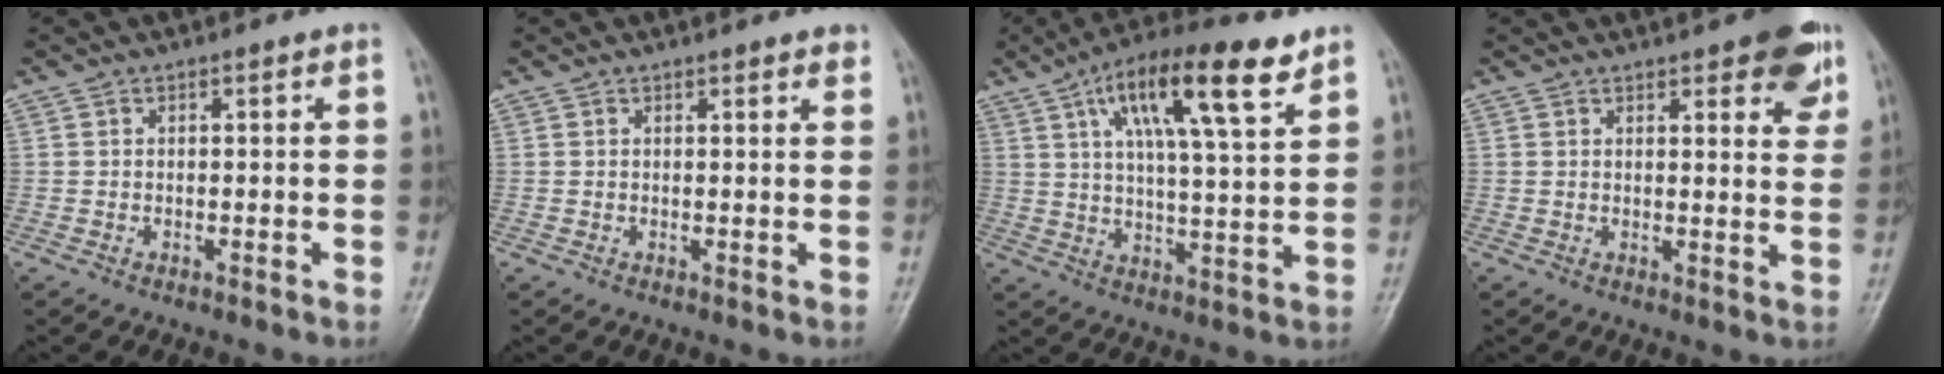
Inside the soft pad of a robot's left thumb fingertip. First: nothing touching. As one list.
[{"total": 2.2, "force": [1.8, 0.5, 1.1], "torque": [-0.006, -0.003, 0.018]}, {"total": 16.6, "force": [8.8, 4.3, 13.4], "torque": [-0.207, -0.019, 0.143]}, {"total": 13.9, "force": [8.7, 3.7, 10.2], "torque": [-0.097, -0.041, 0.104]}]